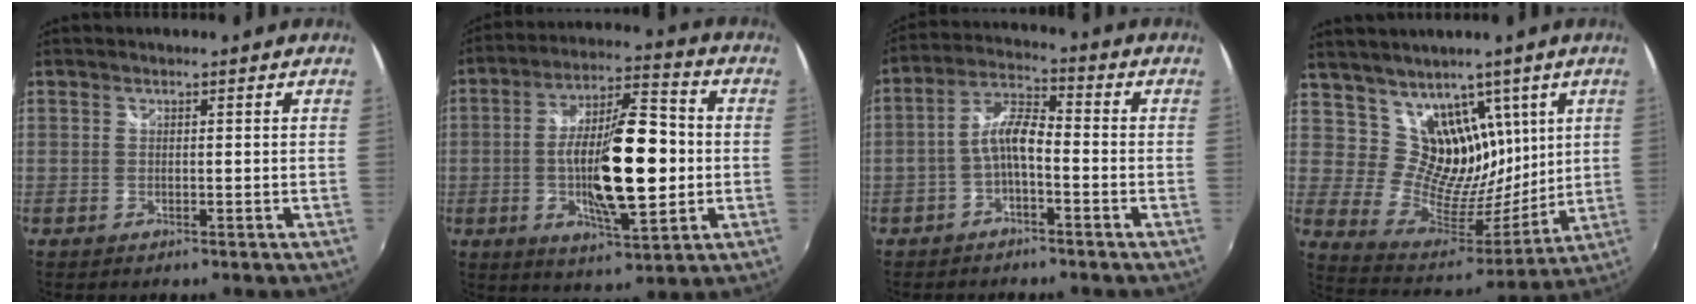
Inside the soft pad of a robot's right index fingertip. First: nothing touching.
{"total": 18.0, "force": [-1.9, 5.2, 17.1], "torque": [-0.300, 0.001, -0.032]}
{"total": 6.5, "force": [-2.3, 2.2, 5.7], "torque": [-0.123, 0.018, -0.045]}
{"total": 14.7, "force": [8.1, 10.4, 6.5], "torque": [-0.102, -0.017, 0.160]}